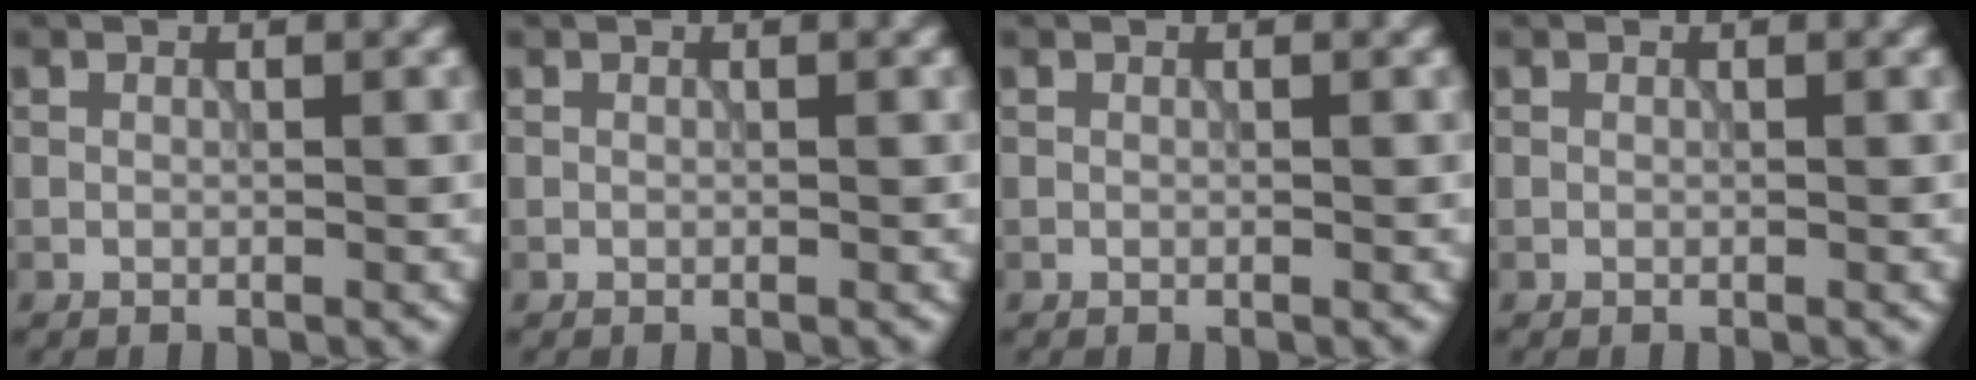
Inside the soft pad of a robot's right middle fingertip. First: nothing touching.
{"total": 0.0}
{"total": 0.0}
{"total": 0.0}